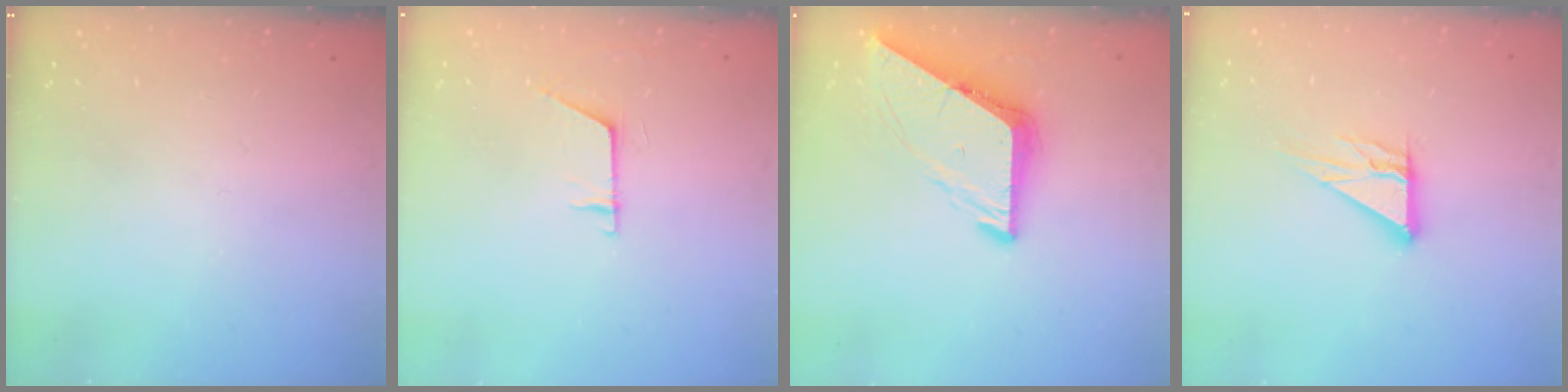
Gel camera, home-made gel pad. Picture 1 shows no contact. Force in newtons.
{"total": 6.1, "press": 6.1, "slide": 0.5}
{"total": 8.6, "press": 8.5, "slide": 1.1}
{"total": 9.0, "press": 9.0, "slide": 0.7}